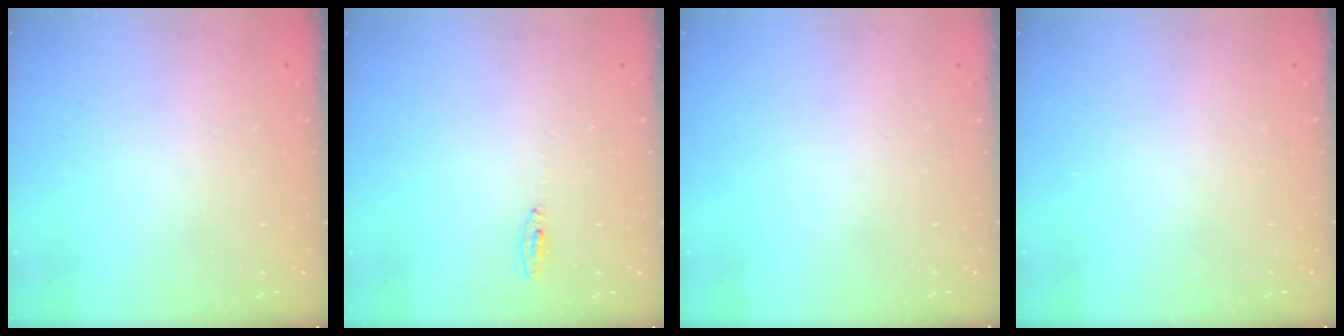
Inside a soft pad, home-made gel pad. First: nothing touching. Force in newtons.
{"total": 4.2, "press": 2.6, "slide": 3.3}
{"total": 0.0}
{"total": 0.0}